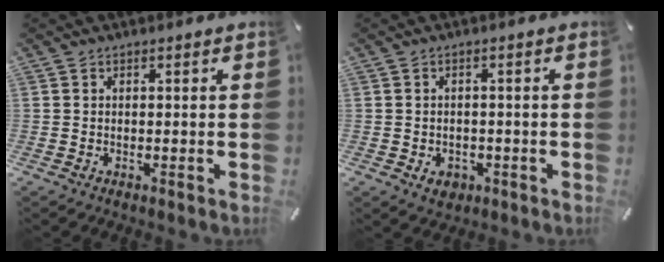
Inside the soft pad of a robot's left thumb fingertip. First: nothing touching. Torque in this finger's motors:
{"motor_torque": [0.17, 0.21, 0.01, 0.02, 0.00]}